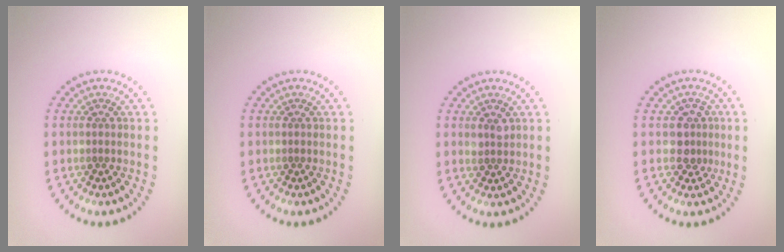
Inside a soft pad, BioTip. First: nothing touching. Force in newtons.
{"total": 0.0}
{"total": 1.1, "press": 1.1, "slide": 0.2}
{"total": 2.1, "press": 1.7, "slide": 1.2}